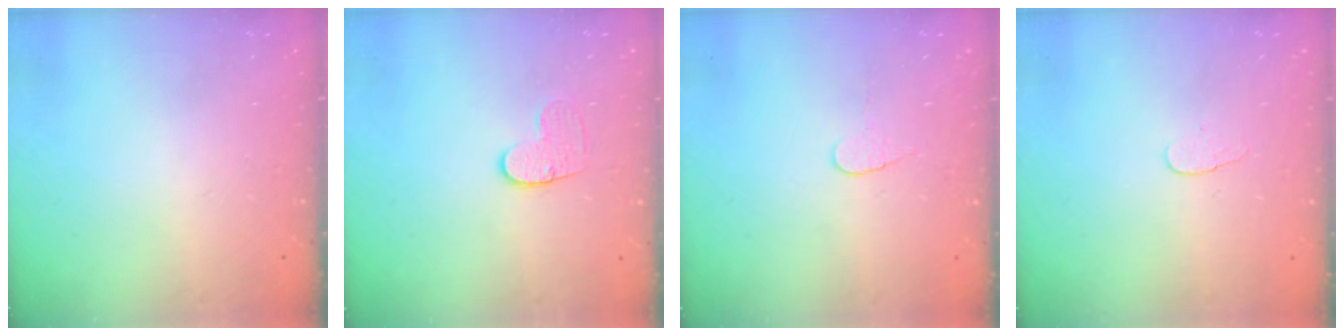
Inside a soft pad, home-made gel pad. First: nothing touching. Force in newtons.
{"total": 7.0, "press": 7.0, "slide": 0.7}
{"total": 3.8, "press": 3.8, "slide": 0.4}
{"total": 3.1, "press": 3.1, "slide": 0.3}